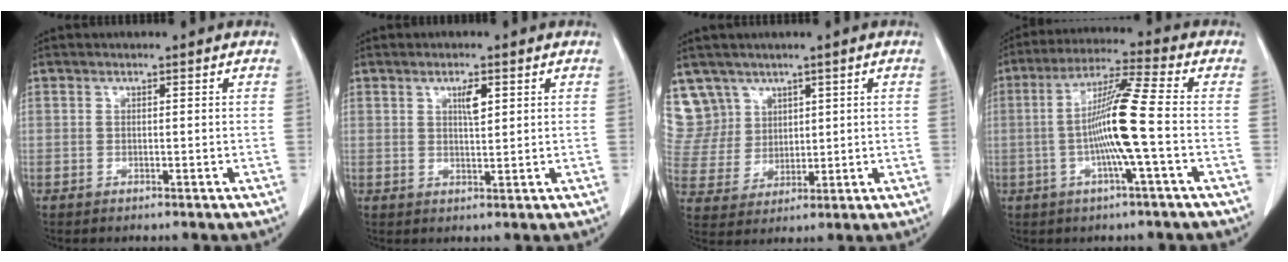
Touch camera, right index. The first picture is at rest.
{"total": 2.8, "force": [1.2, 0.7, 2.4], "torque": [-0.042, -0.001, 0.021]}
{"total": 8.7, "force": [5.6, 6.6, -0.3], "torque": [-0.001, 0.020, 0.126]}
{"total": 10.7, "force": [-1.5, -1.0, 10.6], "torque": [-0.201, 0.005, -0.033]}